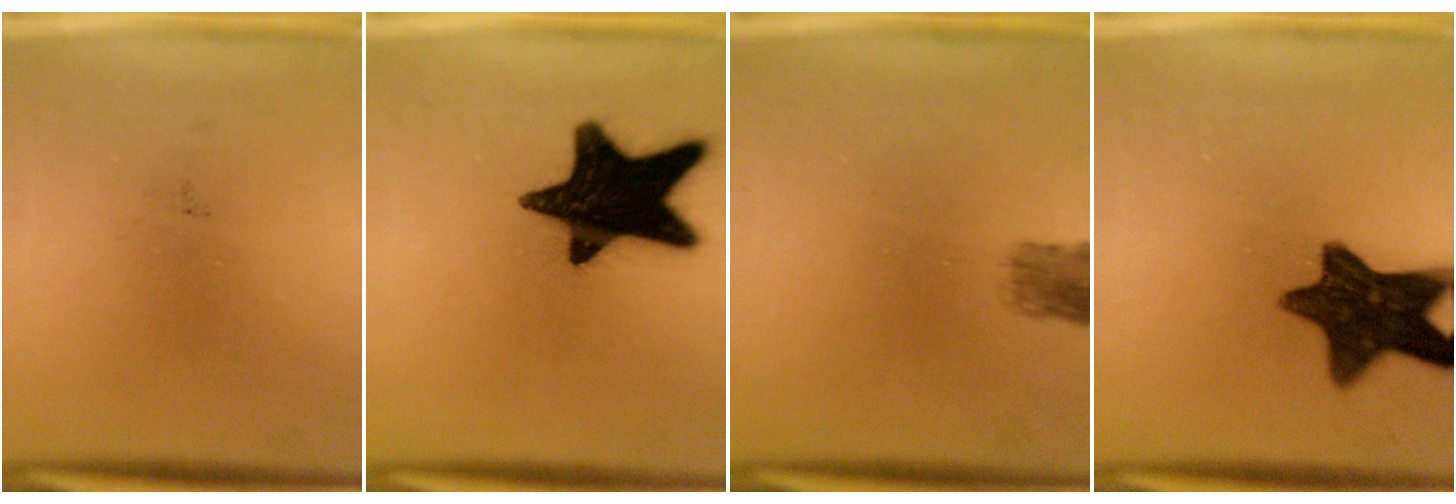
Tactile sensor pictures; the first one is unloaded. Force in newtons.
{"total": 18.9}
{"total": 2.9}
{"total": 13.0}